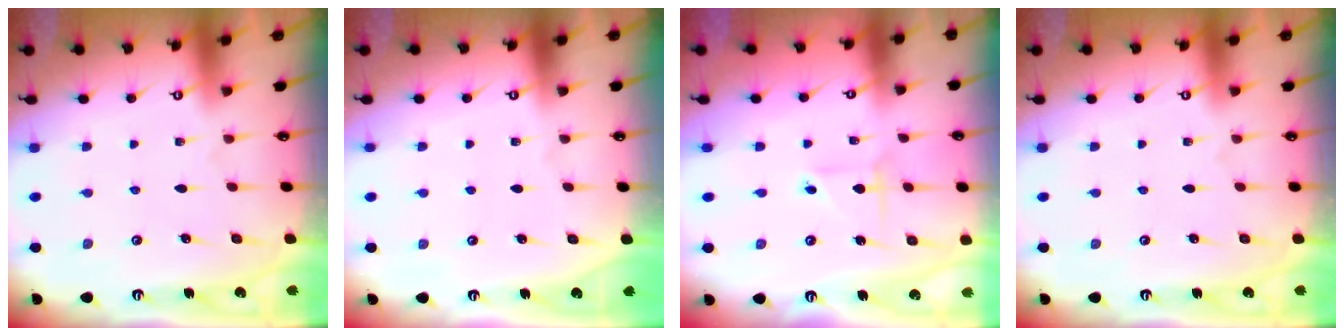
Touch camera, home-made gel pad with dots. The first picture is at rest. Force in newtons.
{"total": 0.0}
{"total": 2.6, "press": 2.6, "slide": 0.3}
{"total": 0.0}